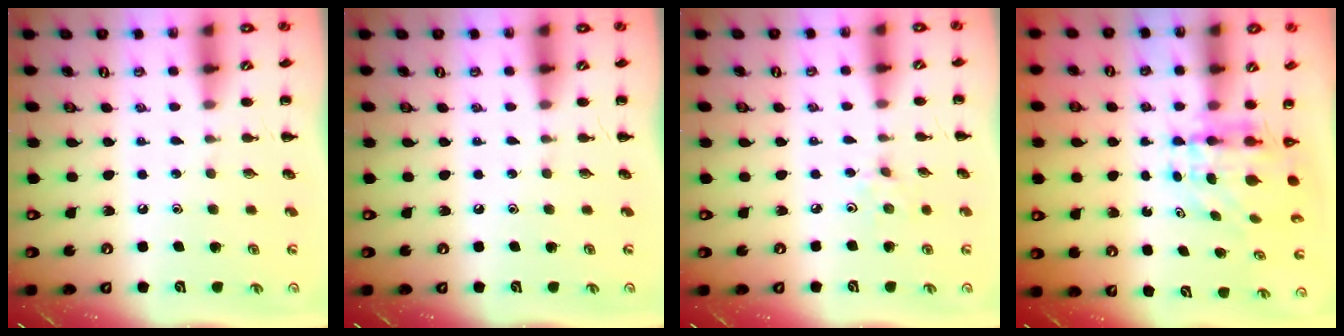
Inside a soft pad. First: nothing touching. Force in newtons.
{"total": 0.0}
{"total": 2.5, "press": 2.4, "slide": 0.9}
{"total": 5.9, "press": 5.7, "slide": 1.3}